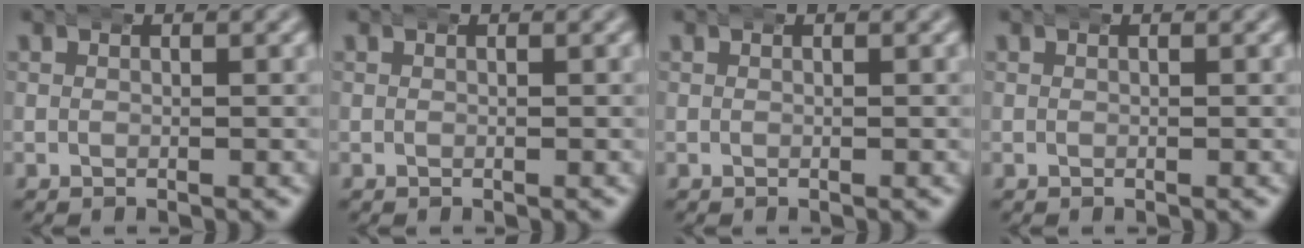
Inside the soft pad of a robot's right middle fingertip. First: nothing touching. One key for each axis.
{"total": 0.0}
{"total": 0.0}
{"total": 0.0}